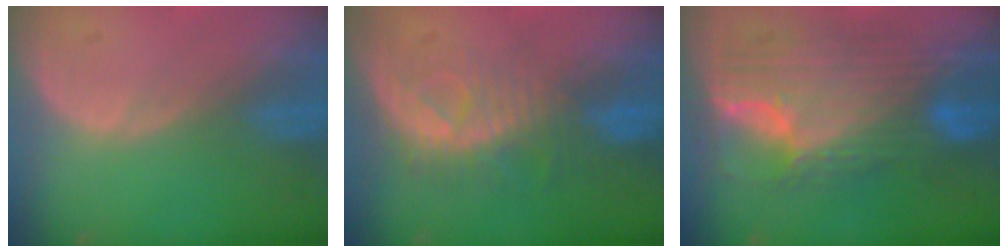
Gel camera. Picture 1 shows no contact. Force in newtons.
{"total": 8.2, "press": 7.4, "slide": 3.6}
{"total": 11.8, "press": 11.7, "slide": 1.1}